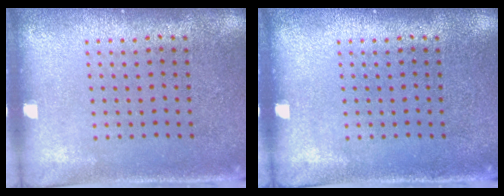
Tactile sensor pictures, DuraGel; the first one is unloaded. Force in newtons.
{"total": 0.0}